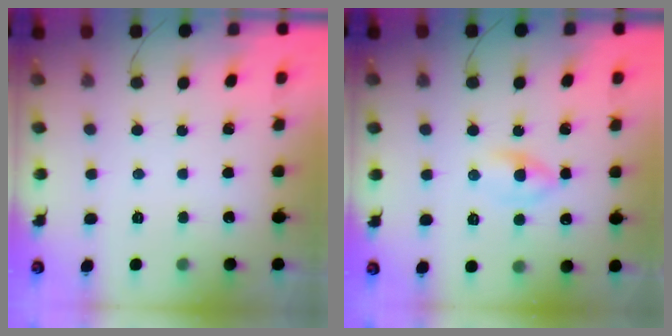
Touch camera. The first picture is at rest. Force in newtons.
{"total": 2.6, "press": 2.3, "slide": 1.3}